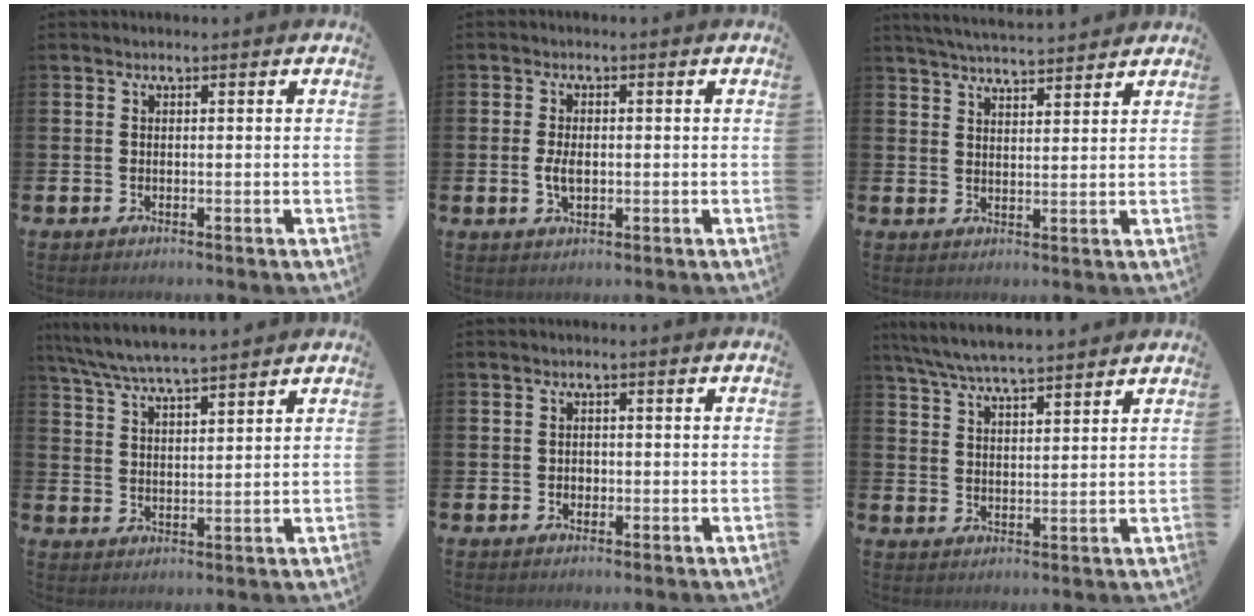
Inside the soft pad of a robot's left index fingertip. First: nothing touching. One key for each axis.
{"total": 2.9, "fx": -0.2, "fy": 1.7, "fz": 2.4, "tx": -0.031, "ty": -0.001, "tz": -0.008}
{"total": 4.9, "fx": 4.8, "fy": 0.2, "fz": 0.7, "tx": -0.018, "ty": -0.024, "tz": 0.085}
{"total": 6.3, "fx": 6.0, "fy": 0.3, "fz": 1.8, "tx": -0.057, "ty": -0.026, "tz": 0.108}
{"total": 1.1, "fx": -0.1, "fy": 1.0, "fz": 0.4, "tx": 0.006, "ty": 0.000, "tz": -0.008}
{"total": 6.3, "fx": 6.1, "fy": 0.3, "fz": 1.7, "tx": -0.056, "ty": -0.026, "tz": 0.111}